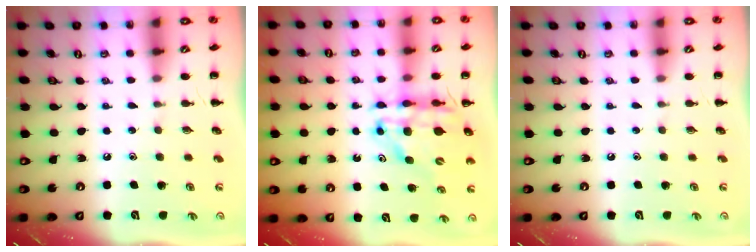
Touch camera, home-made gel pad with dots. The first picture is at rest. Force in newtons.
{"total": 13.6, "press": 13.1, "slide": 3.6}
{"total": 0.0}